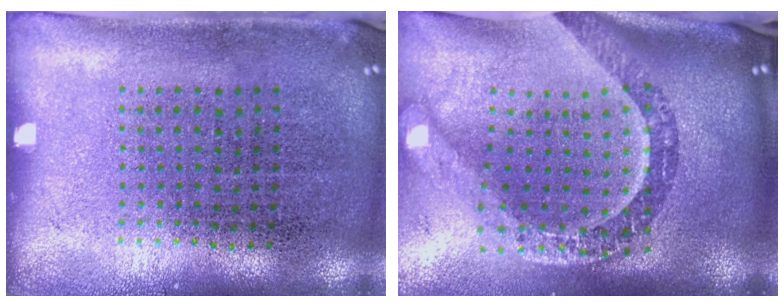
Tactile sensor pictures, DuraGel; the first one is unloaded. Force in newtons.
{"total": 3.3, "press": 2.4, "slide": 2.3}